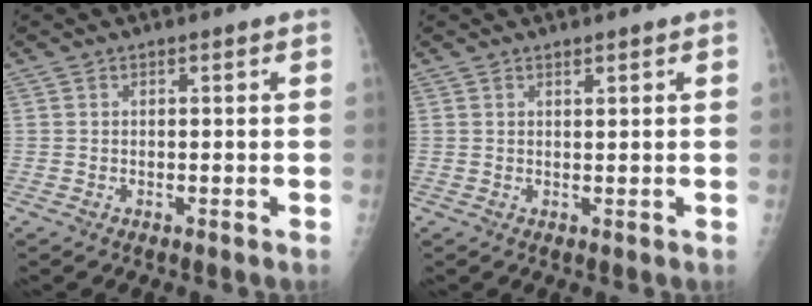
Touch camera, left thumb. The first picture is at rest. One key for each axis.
{"total": 0.8, "fx": 0.7, "fy": 0.0, "fz": 0.4, "tx": -0.004, "ty": -0.006, "tz": 0.013}